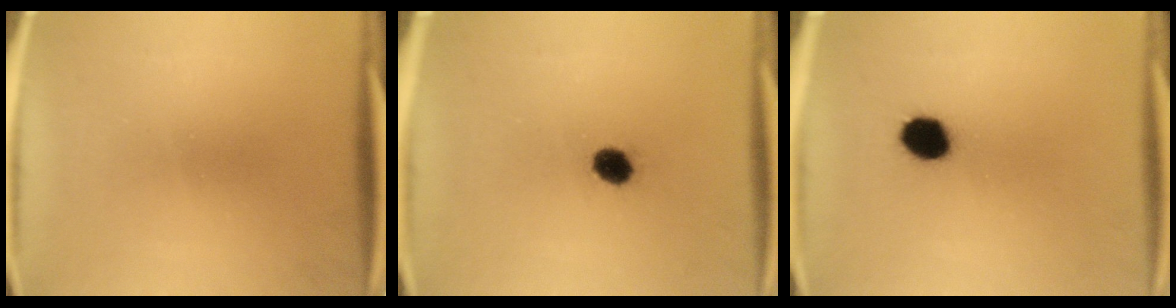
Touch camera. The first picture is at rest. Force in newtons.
{"total": 4.4}
{"total": 7.0}